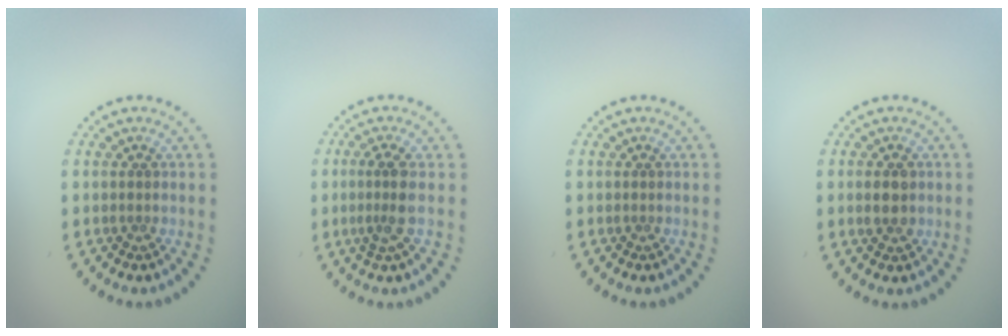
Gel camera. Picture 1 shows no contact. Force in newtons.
{"total": 2.3, "press": 1.9, "slide": 1.3}
{"total": 0.0}
{"total": 1.9, "press": 1.9, "slide": 0.1}